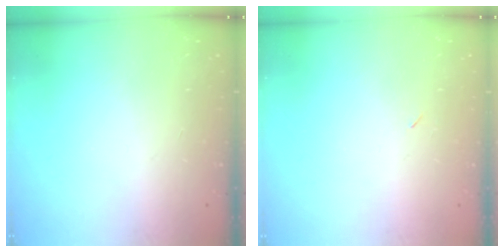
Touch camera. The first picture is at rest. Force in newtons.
{"total": 2.2, "press": 1.8, "slide": 1.2}